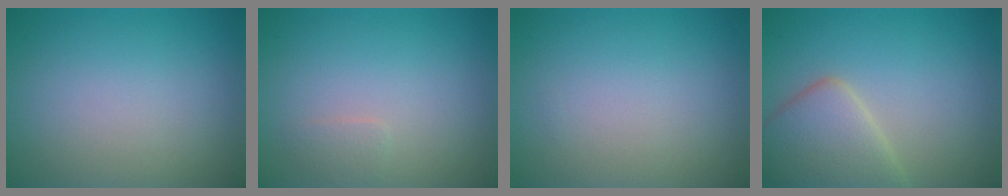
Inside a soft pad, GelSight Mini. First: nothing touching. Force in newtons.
{"total": 0.9, "press": 0.9, "slide": 0.0}
{"total": 0.0}
{"total": 5.3, "press": 5.3, "slide": 0.4}